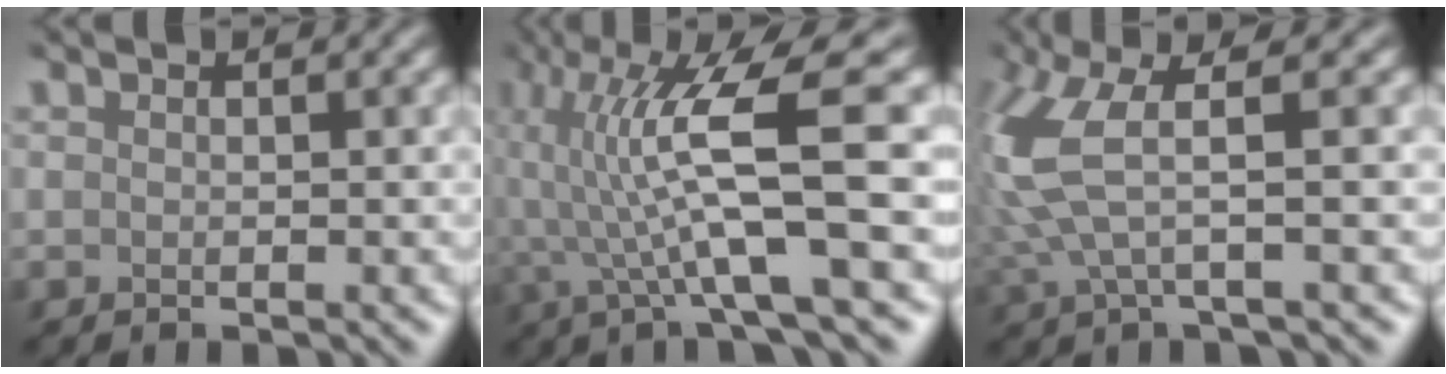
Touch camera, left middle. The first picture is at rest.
{"total": 8.1, "force": [-0.6, 0.9, 8.0], "torque": [-0.167, 0.016, -0.006]}
{"total": 5.4, "force": [1.3, 1.1, 5.1], "torque": [-0.157, 0.000, 0.035]}